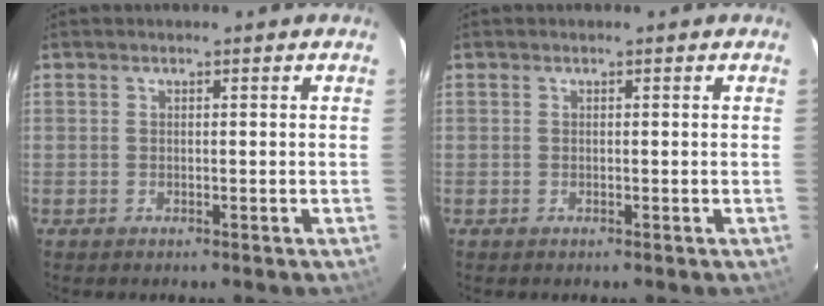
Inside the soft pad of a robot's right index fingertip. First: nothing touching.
{"total": 0.0}